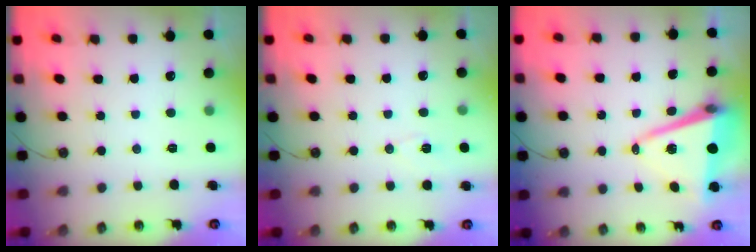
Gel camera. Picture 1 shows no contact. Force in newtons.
{"total": 4.9, "press": 4.2, "slide": 2.4}
{"total": 11.2, "press": 10.5, "slide": 4.1}